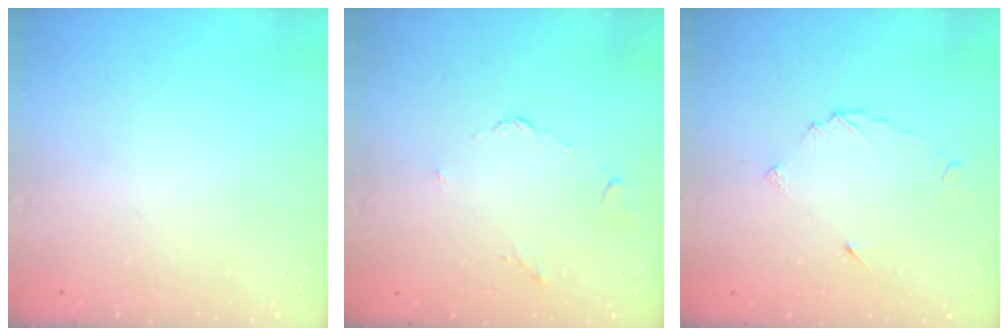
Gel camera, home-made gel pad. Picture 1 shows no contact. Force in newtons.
{"total": 2.7, "press": 2.7, "slide": 0.5}
{"total": 3.9, "press": 3.8, "slide": 0.5}